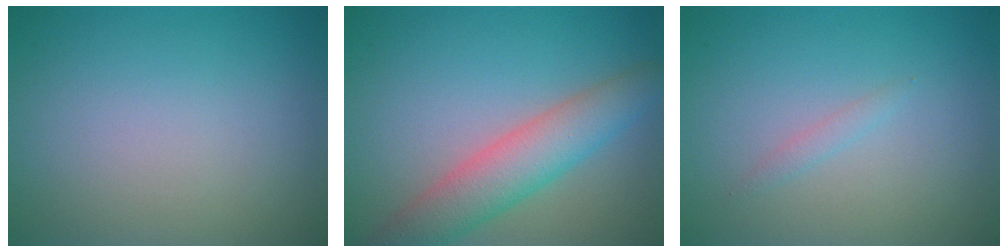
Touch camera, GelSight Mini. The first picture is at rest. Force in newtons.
{"total": 5.4, "press": 5.4, "slide": 0.3}
{"total": 0.7, "press": 0.7, "slide": 0.1}